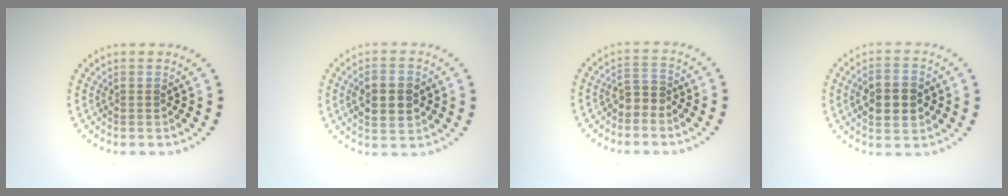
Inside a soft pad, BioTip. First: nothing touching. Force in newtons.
{"total": 4.7, "press": 4.7, "slide": 0.4}
{"total": 1.8, "press": 1.5, "slide": 0.9}
{"total": 4.6, "press": 4.6, "slide": 0.2}